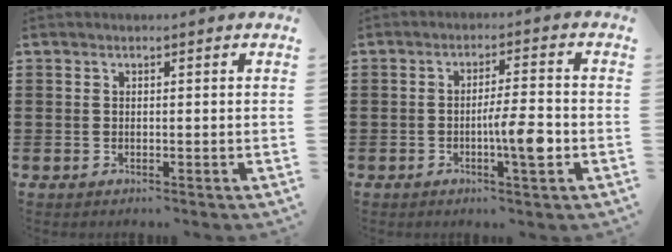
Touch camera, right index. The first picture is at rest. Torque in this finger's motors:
{"motor_torque": [1.68, -0.16, 0.61, 0.09]}